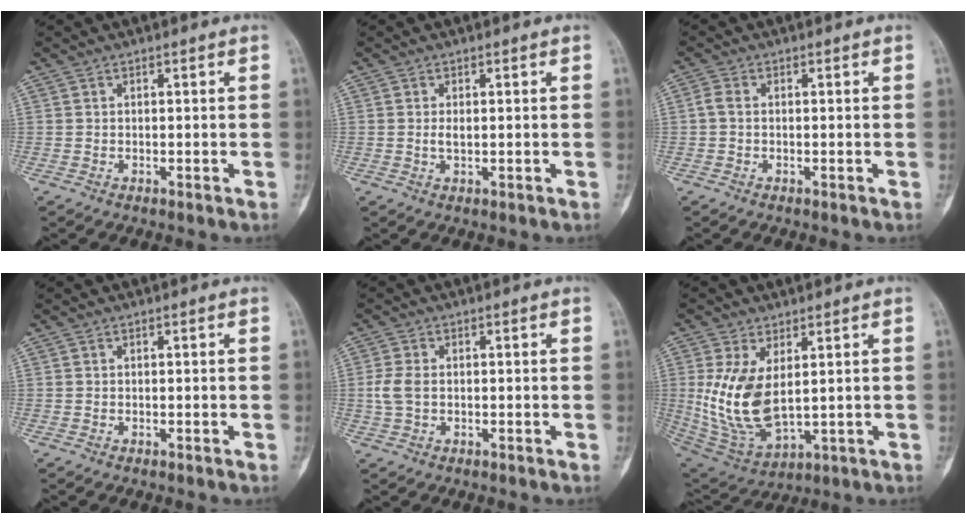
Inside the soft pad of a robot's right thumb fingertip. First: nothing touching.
{"total": 1.4, "force": [0.1, 0.6, 1.3], "torque": [-0.026, -0.002, 0.005]}
{"total": 1.7, "force": [-0.1, 1.1, 1.3], "torque": [-0.031, 0.000, -0.008]}
{"total": 0.0}
{"total": 3.6, "force": [-0.1, 2.2, 2.8], "torque": [-0.072, 0.002, -0.004]}
{"total": 13.9, "force": [2.0, 7.3, 11.7], "torque": [-0.232, -0.019, 0.062]}